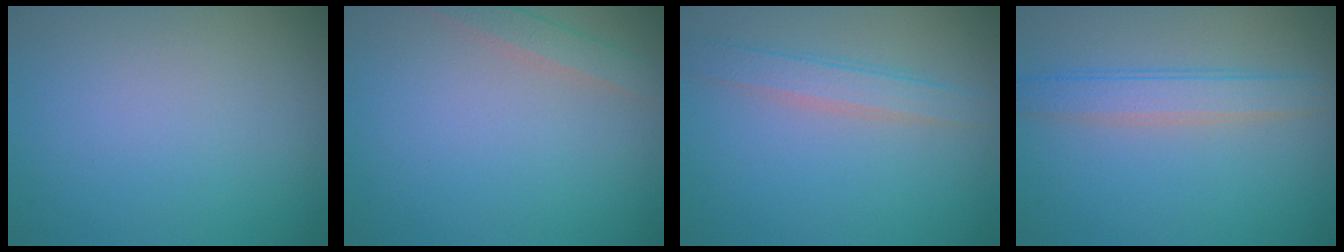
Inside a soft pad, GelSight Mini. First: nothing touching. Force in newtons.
{"total": 1.8, "press": 1.8, "slide": 0.1}
{"total": 2.4, "press": 2.4, "slide": 0.1}
{"total": 2.9, "press": 2.9, "slide": 0.1}